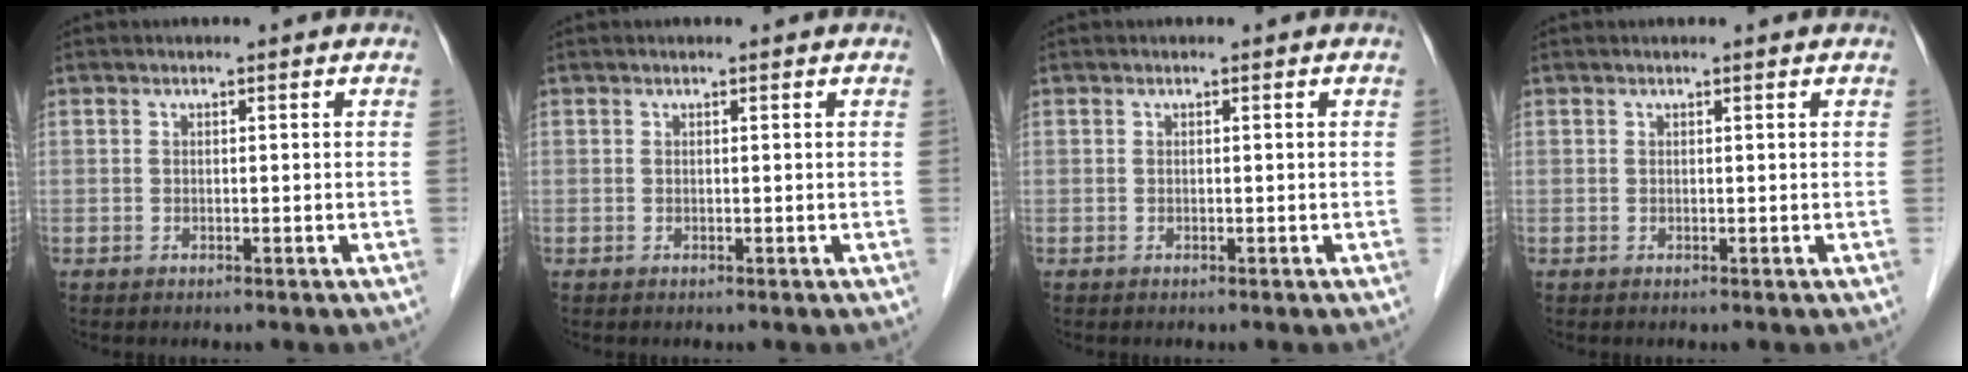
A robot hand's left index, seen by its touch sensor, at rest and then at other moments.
{"total": 0.5, "force": [0.5, 0.0, 0.2], "torque": [-0.006, 0.004, 0.007]}
{"total": 0.0}
{"total": 0.7, "force": [0.6, -0.1, 0.3], "torque": [-0.011, 0.004, 0.012]}